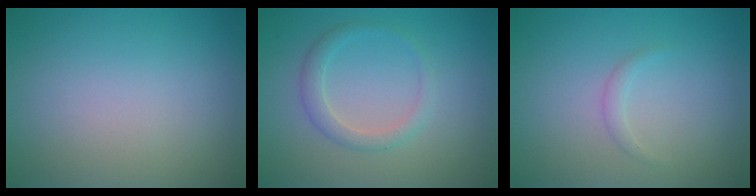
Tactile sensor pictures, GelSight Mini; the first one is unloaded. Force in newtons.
{"total": 1.9, "press": 1.9, "slide": 0.2}
{"total": 0.8, "press": 0.8, "slide": 0.0}